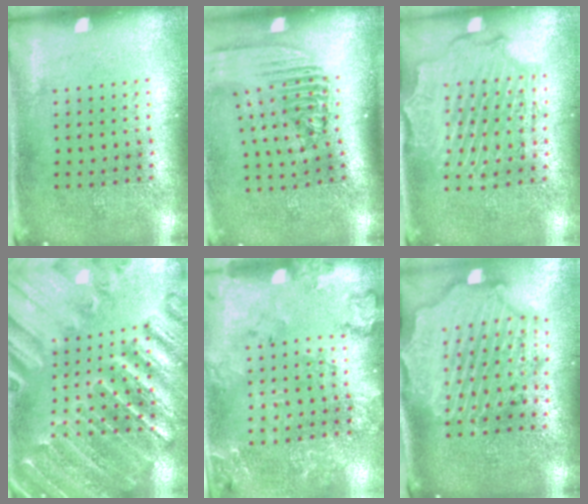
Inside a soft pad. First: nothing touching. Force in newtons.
{"total": 2.3, "press": 1.7, "slide": 1.5}
{"total": 2.2, "press": 2.1, "slide": 0.5}
{"total": 2.8, "press": 2.8, "slide": 0.3}
{"total": 1.9, "press": 1.9, "slide": 0.2}
{"total": 3.3, "press": 2.8, "slide": 1.7}